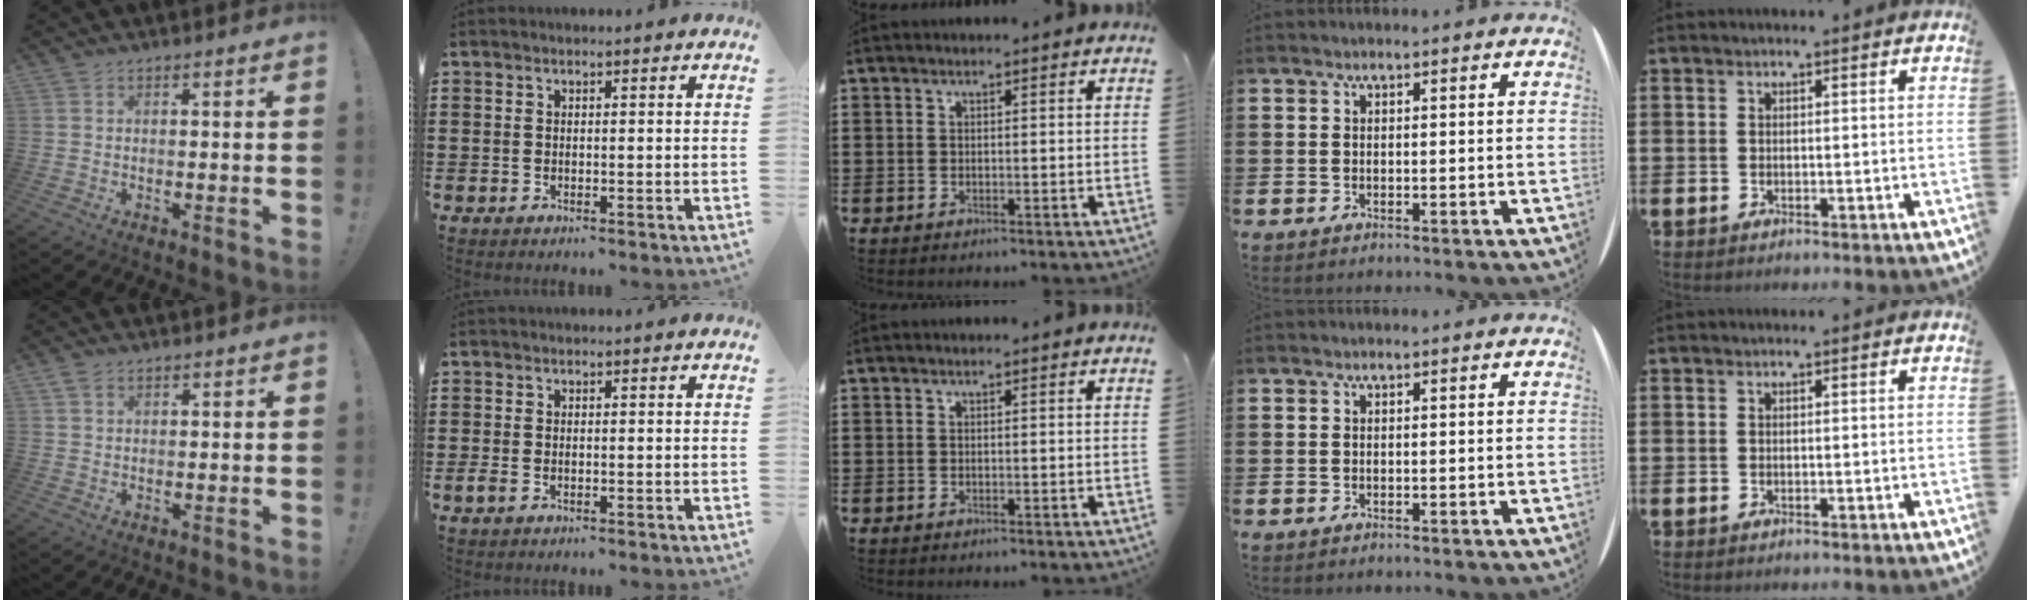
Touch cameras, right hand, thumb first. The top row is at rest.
{"thumb": {"total": 2.1, "force": [1.3, 1.2, 1.1], "torque": [-0.023, 0.002, 0.026]}, "index": {"total": 0.9, "force": [-0.3, 0.4, 0.7], "torque": [-0.022, -0.003, -0.009]}}